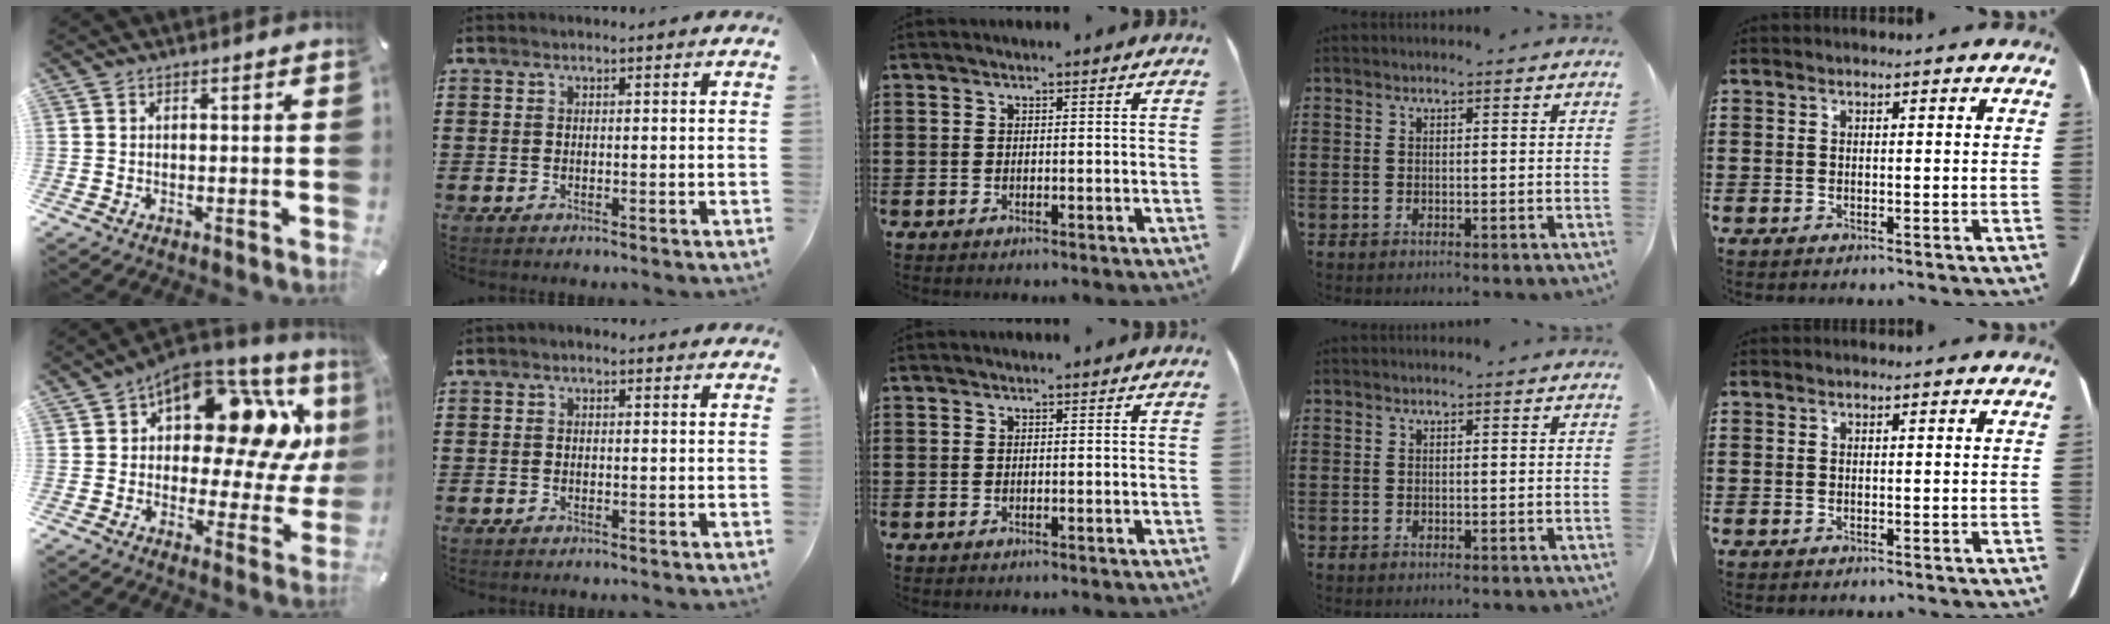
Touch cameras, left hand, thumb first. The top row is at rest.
{"thumb": {"total": 18.6, "force": [8.4, 9.5, 13.6], "torque": [-0.184, -0.068, 0.134]}, "index": {"total": 0.7, "force": [-0.3, 0.6, 0.3], "torque": [-0.008, 0.003, -0.007]}}